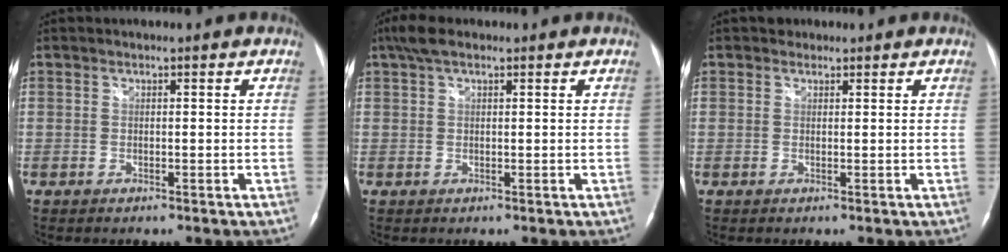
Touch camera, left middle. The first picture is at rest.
{"total": 3.6, "force": [2.4, 1.3, 2.3], "torque": [-0.056, 0.024, 0.047]}
{"total": 1.0, "force": [0.7, 0.7, 0.0], "torque": [0.001, 0.003, 0.007]}